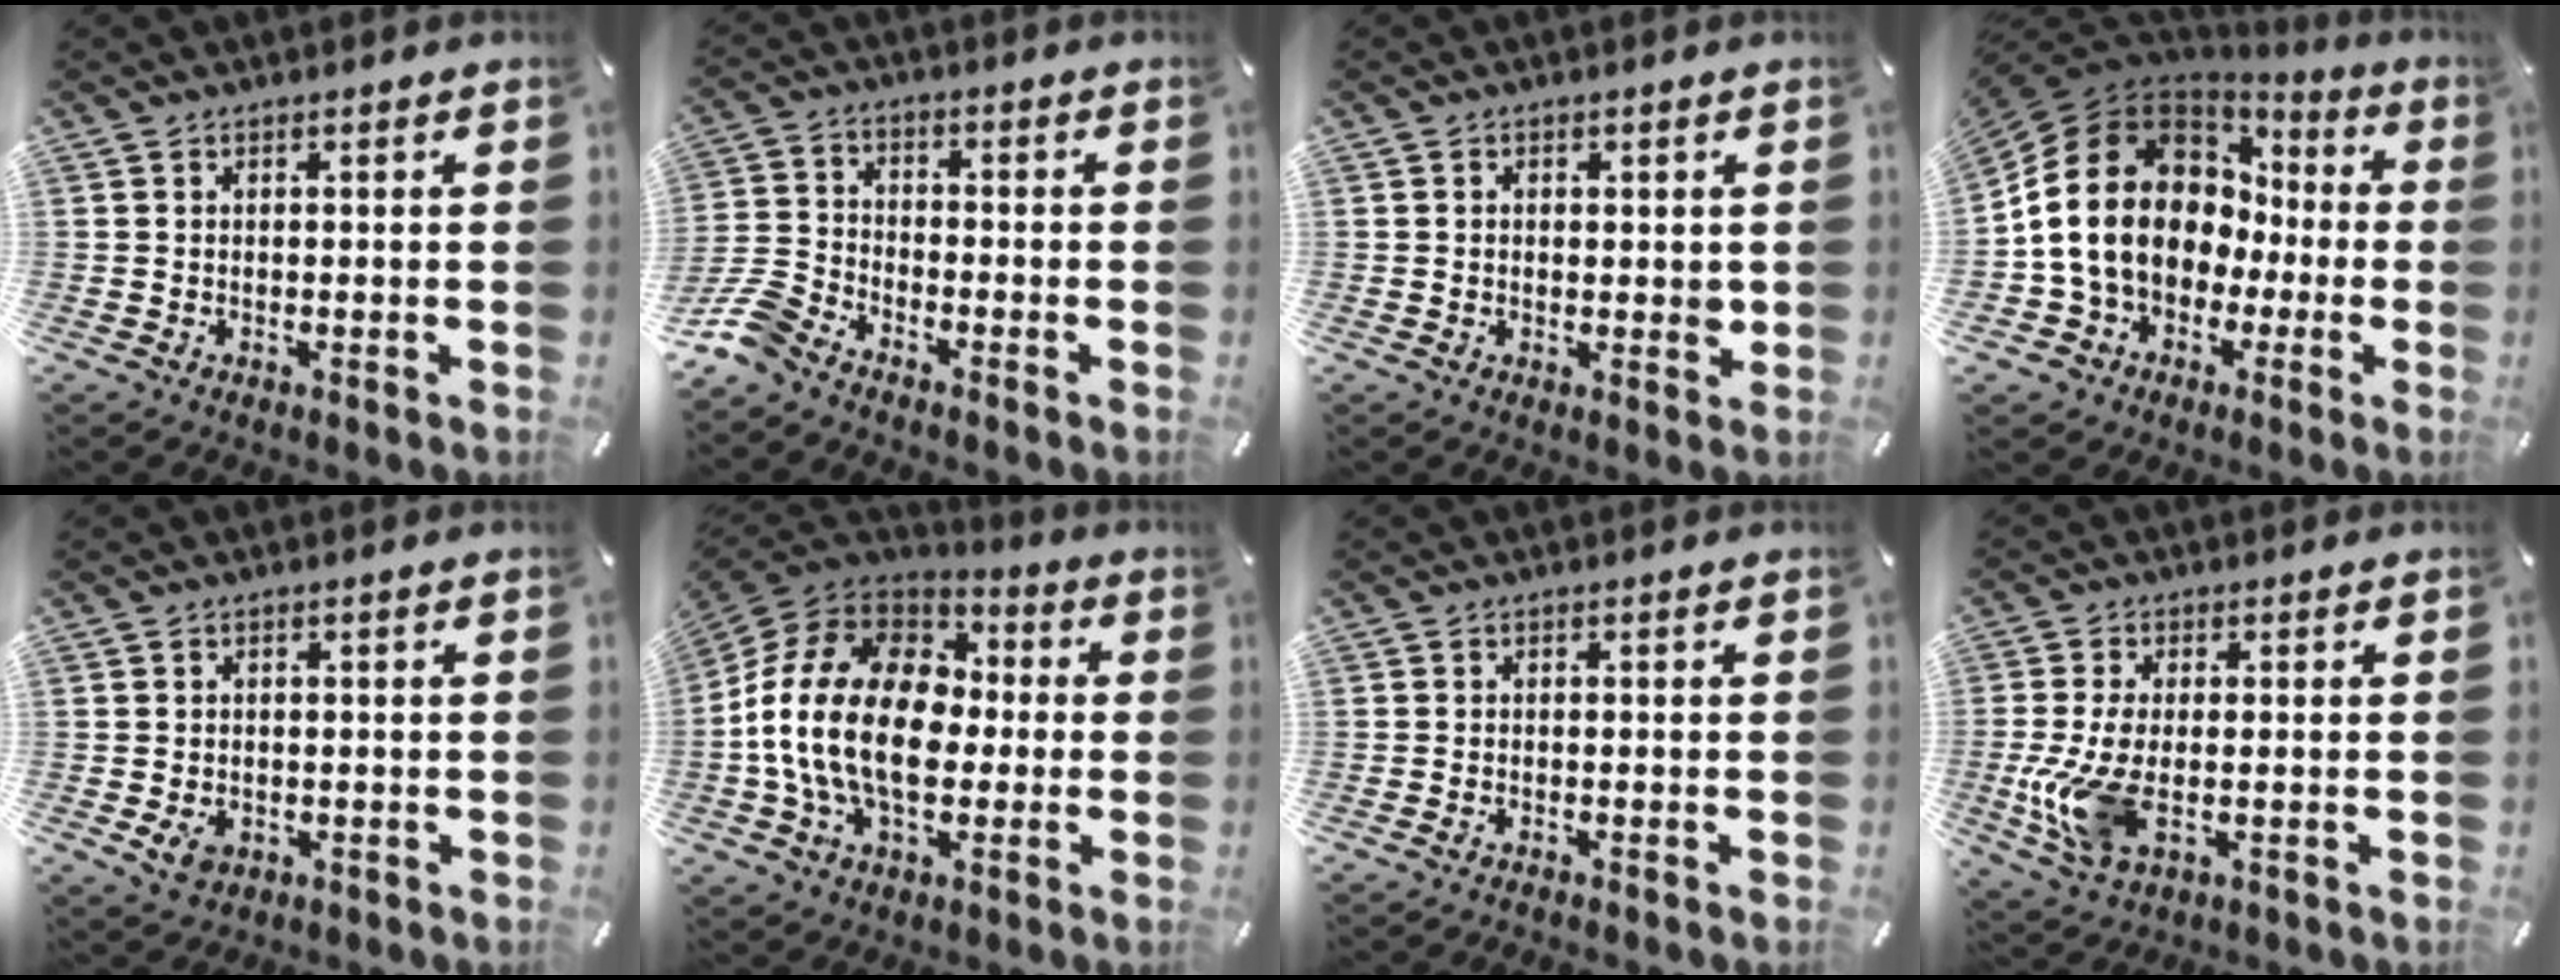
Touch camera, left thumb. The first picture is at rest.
{"total": 7.8, "force": [-6.4, 3.2, 3.0], "torque": [-0.089, 0.016, -0.132]}
{"total": 2.3, "force": [0.2, 1.7, 1.6], "torque": [-0.014, -0.003, 0.000]}
{"total": 16.3, "force": [-0.4, 13.7, 8.8], "torque": [-0.200, -0.002, -0.011]}
{"total": 3.4, "force": [-0.9, 2.7, 1.7], "torque": [-0.027, -0.002, -0.016]}
{"total": 21.0, "force": [-2.4, 14.8, 14.7], "torque": [-0.305, 0.029, -0.038]}
{"total": 0.8, "force": [-0.8, 0.2, 0.4], "torque": [-0.008, -0.002, -0.014]}
{"total": 10.2, "force": [-1.5, 5.1, 8.7], "torque": [-0.201, -0.018, -0.023]}